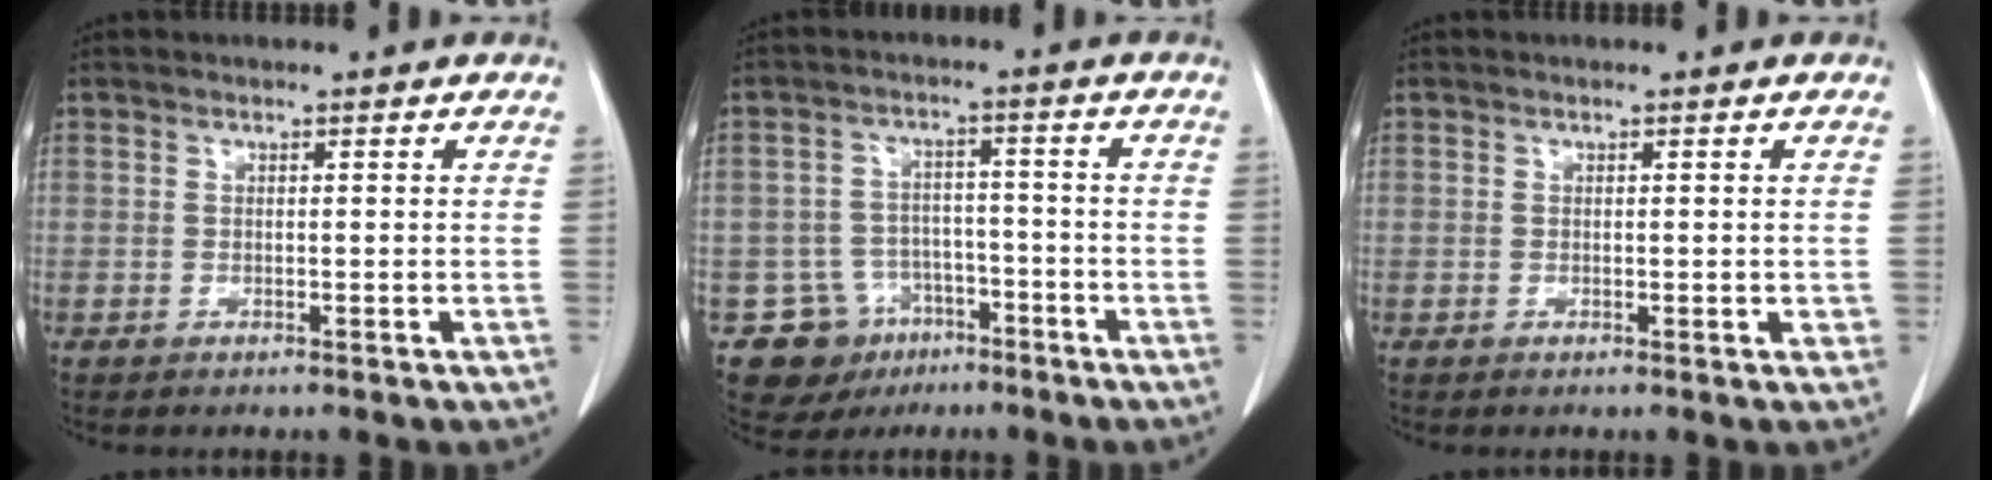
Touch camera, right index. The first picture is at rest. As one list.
[{"total": 9.2, "force": [-5.1, 7.7, 1.1], "torque": [-0.021, 0.025, -0.067]}, {"total": 1.1, "force": [0.0, 0.5, 1.0], "torque": [-0.012, -0.002, 0.003]}]